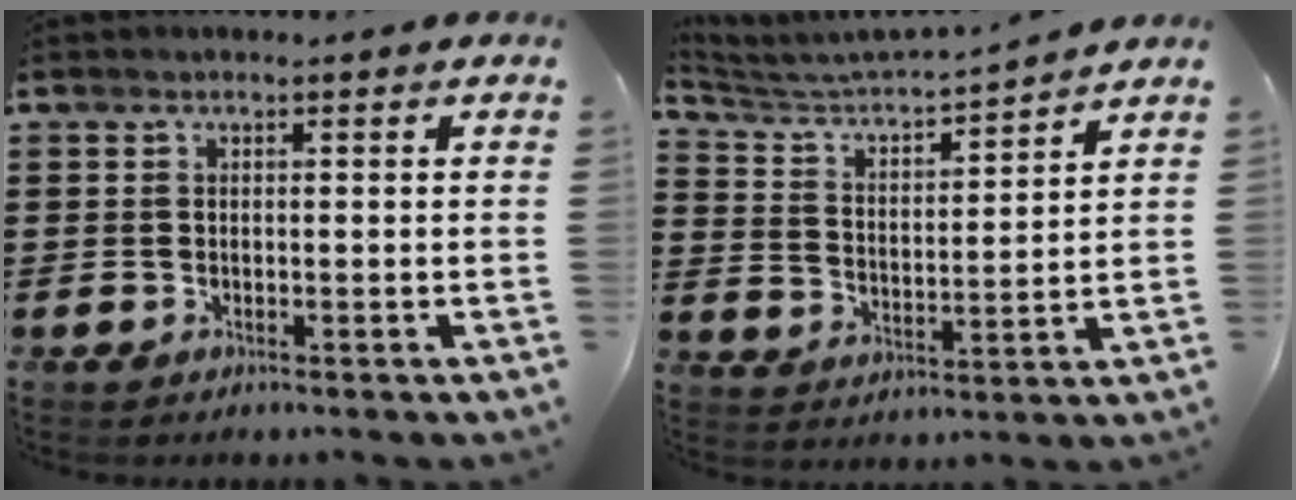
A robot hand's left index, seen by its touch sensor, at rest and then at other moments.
{"total": 3.7, "force": [3.5, 0.3, 1.3], "torque": [-0.047, -0.032, 0.050]}